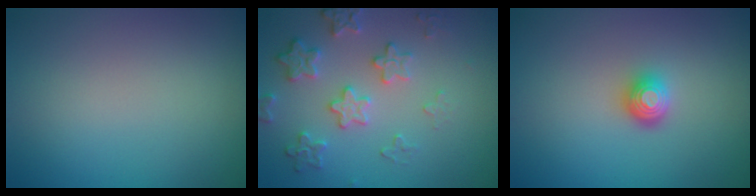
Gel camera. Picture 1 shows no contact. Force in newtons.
{"total": 3.7, "press": 3.5, "slide": 1.3}
{"total": 2.0, "press": 1.5, "slide": 1.3}